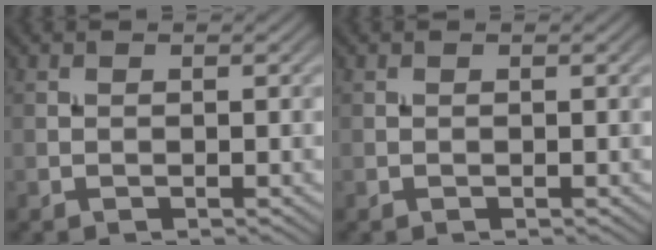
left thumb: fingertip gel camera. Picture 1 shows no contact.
{"total": 0.0}